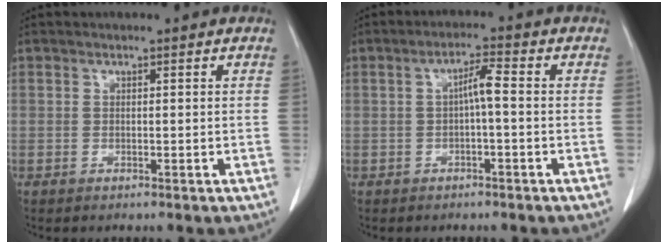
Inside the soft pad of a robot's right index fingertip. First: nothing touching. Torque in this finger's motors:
{"motor_torque": [0.72, -0.22, 0.27, 0.08]}